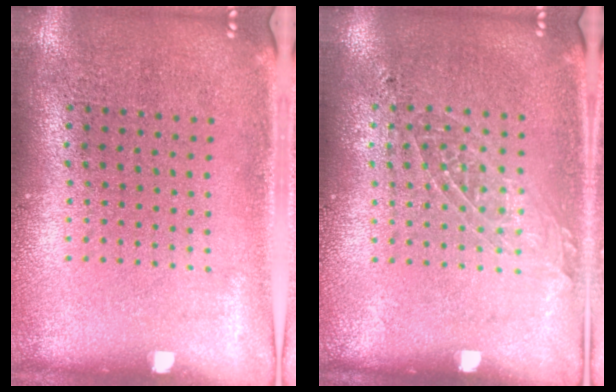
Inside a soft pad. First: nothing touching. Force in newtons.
{"total": 1.0, "press": 1.0, "slide": 0.3}